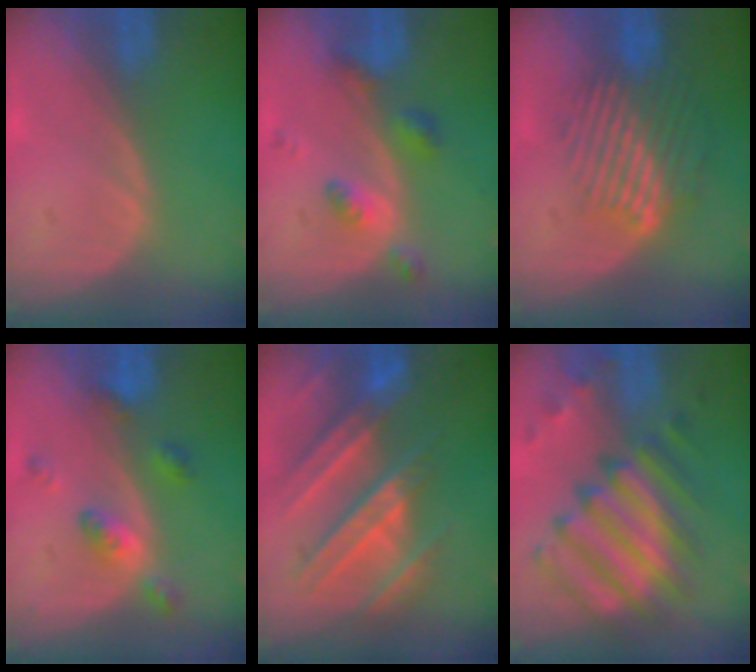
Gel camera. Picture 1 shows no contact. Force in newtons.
{"total": 5.3, "press": 4.6, "slide": 2.7}
{"total": 9.7, "press": 8.1, "slide": 5.3}
{"total": 5.2, "press": 4.7, "slide": 2.2}
{"total": 10.7, "press": 9.6, "slide": 4.6}
{"total": 11.9, "press": 10.4, "slide": 5.7}